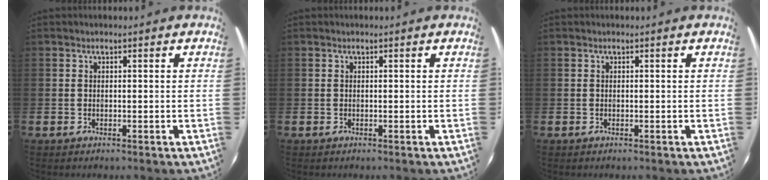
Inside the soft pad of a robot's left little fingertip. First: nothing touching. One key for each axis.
{"total": 0.0}
{"total": 0.0}